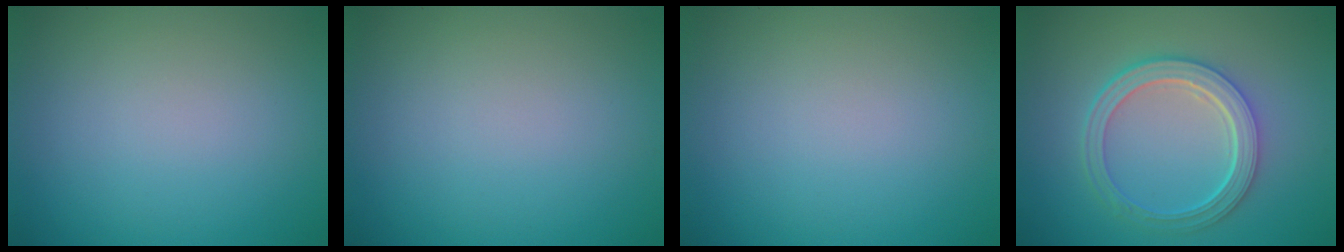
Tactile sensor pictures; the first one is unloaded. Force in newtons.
{"total": 0.0}
{"total": 0.0}
{"total": 5.1, "press": 3.8, "slide": 3.4}